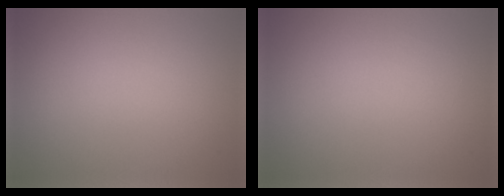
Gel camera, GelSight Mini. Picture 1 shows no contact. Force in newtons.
{"total": 0.0}